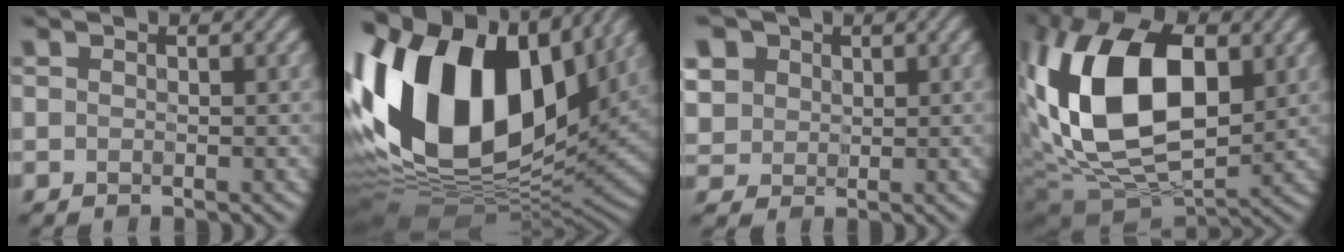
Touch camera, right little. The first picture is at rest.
{"total": 18.6, "force": [4.3, 12.0, 13.6], "torque": [-0.288, 0.018, 0.065]}
{"total": 5.1, "force": [2.1, 4.2, 1.9], "torque": [-0.101, 0.008, 0.048]}
{"total": 15.9, "force": [1.9, 9.3, 12.8], "torque": [-0.257, 0.011, 0.028]}